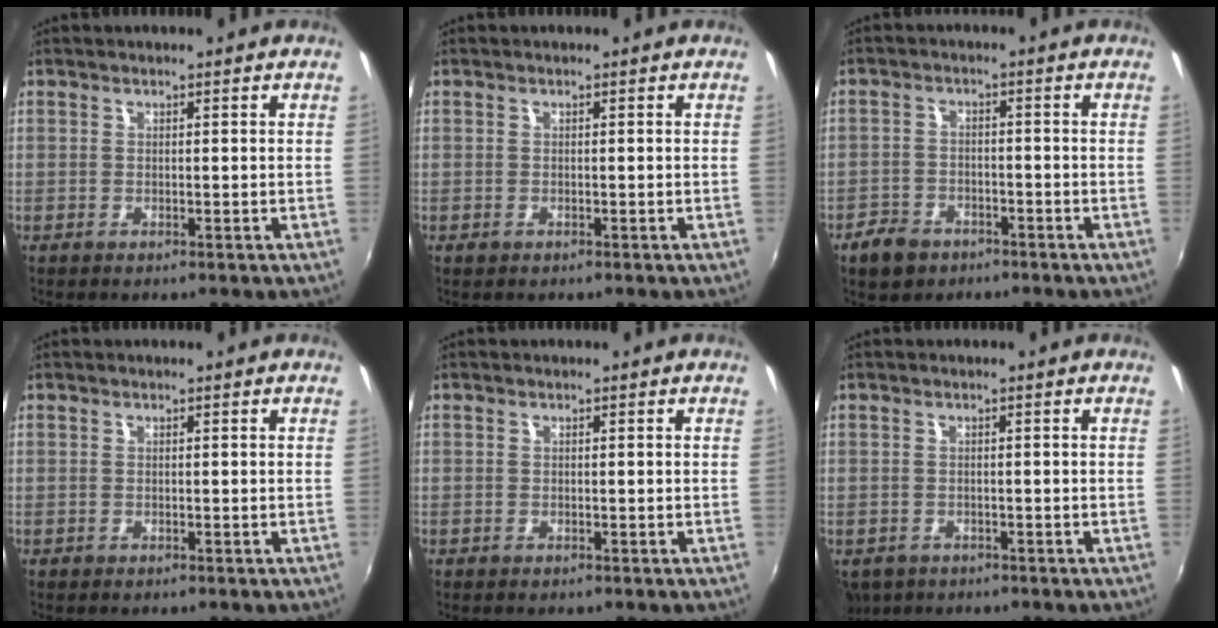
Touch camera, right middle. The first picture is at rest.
{"total": 0.6, "force": [-0.4, 0.4, 0.2], "torque": [-0.003, -0.004, -0.007]}
{"total": 6.2, "force": [-4.1, 4.0, 2.2], "torque": [-0.071, 0.004, -0.068]}
{"total": 0.0}
{"total": 0.5, "force": [-0.4, 0.4, 0.0], "torque": [0.000, 0.000, -0.007]}
{"total": 4.9, "force": [-2.6, 3.5, 2.2], "torque": [-0.050, -0.017, -0.035]}